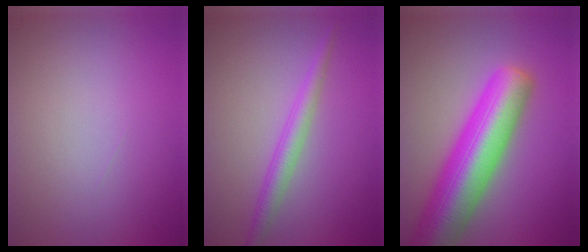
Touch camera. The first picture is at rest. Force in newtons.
{"total": 2.5, "press": 2.5, "slide": 0.0}
{"total": 10.8, "press": 10.8, "slide": 0.4}